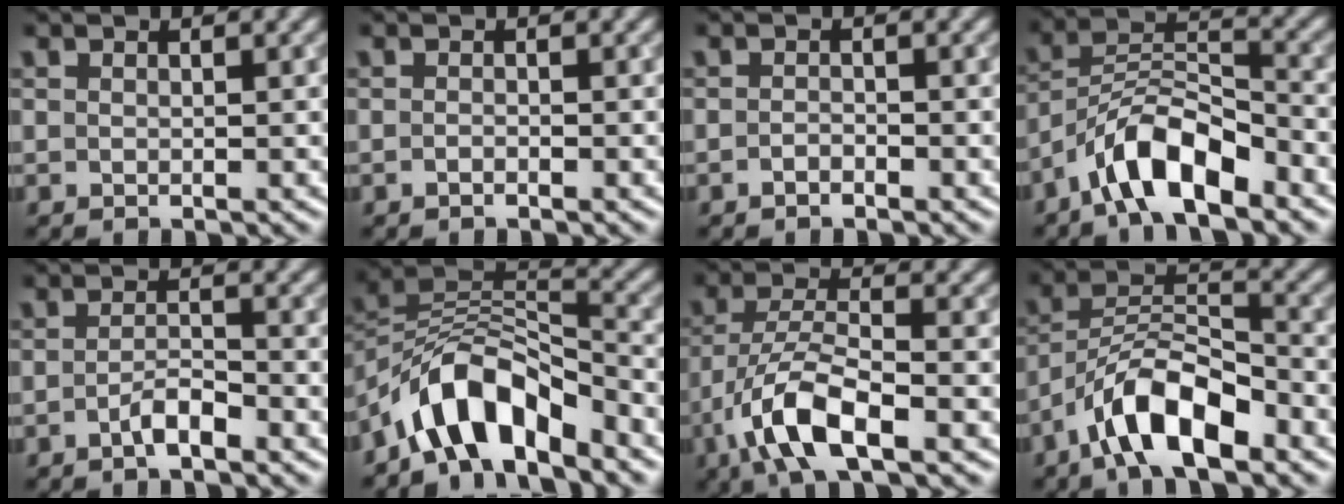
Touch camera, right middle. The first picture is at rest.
{"total": 0.5, "force": [-0.4, 0.1, 0.3], "torque": [-0.006, 0.000, -0.007]}
{"total": 0.8, "force": [-0.6, 0.3, 0.4], "torque": [-0.010, 0.000, -0.012]}
{"total": 7.0, "force": [-4.9, 2.3, 4.5], "torque": [-0.074, 0.011, -0.094]}
{"total": 2.1, "force": [-1.3, 0.5, 1.5], "torque": [-0.029, 0.006, -0.026]}
{"total": 7.7, "force": [-5.5, 2.9, 4.6], "torque": [-0.062, 0.009, -0.104]}
{"total": 7.1, "force": [-3.7, 2.5, 5.6], "torque": [-0.112, 0.000, -0.077]}
{"total": 7.8, "force": [-5.0, 2.7, 5.4], "torque": [-0.087, 0.012, -0.095]}